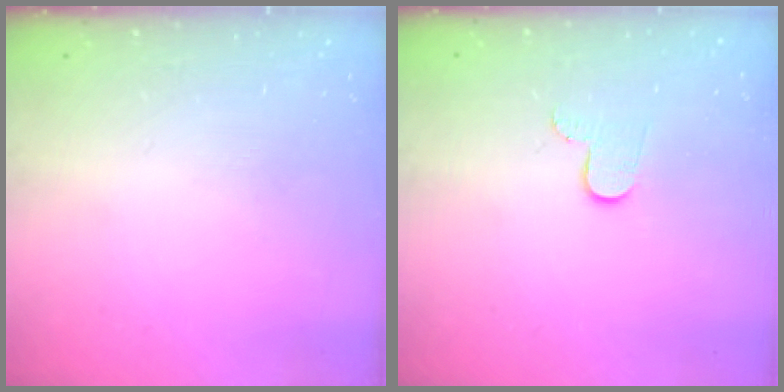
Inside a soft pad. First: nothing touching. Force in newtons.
{"total": 4.6, "press": 4.6, "slide": 0.5}